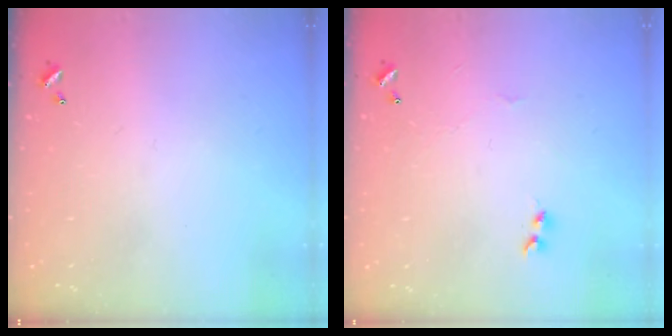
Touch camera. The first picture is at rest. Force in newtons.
{"total": 2.0, "press": 1.9, "slide": 0.6}